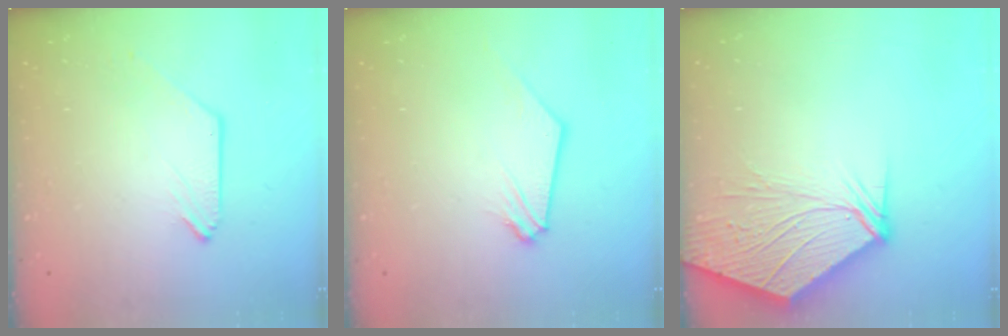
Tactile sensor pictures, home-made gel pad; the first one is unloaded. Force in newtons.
{"total": 0.7, "press": 0.7, "slide": 0.1}
{"total": 11.5, "press": 11.4, "slide": 1.6}